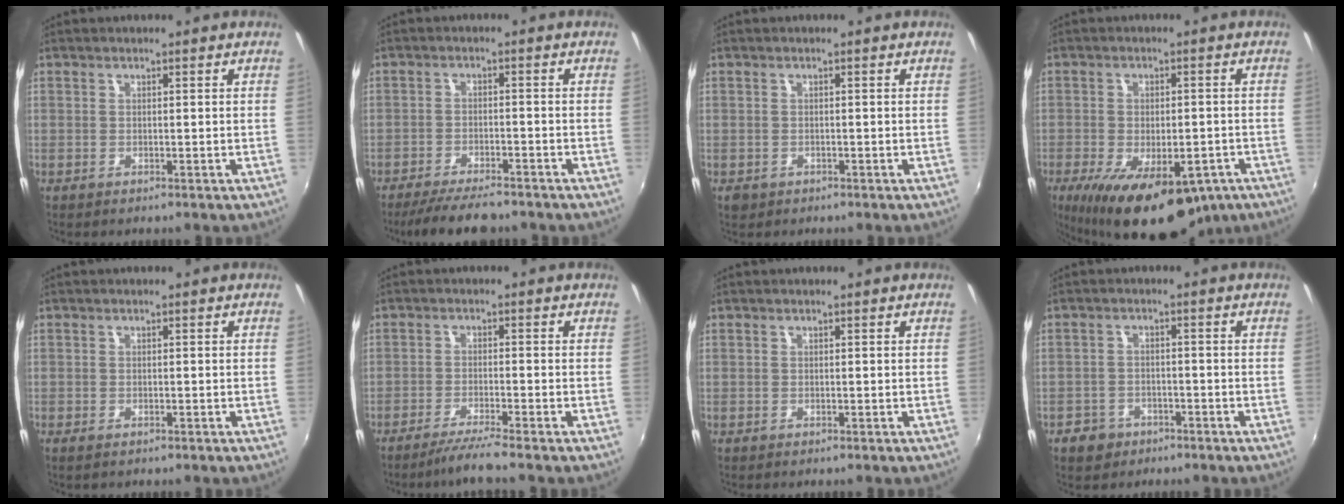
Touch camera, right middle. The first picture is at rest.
{"total": 9.0, "force": [-7.8, 1.7, 4.2], "torque": [-0.099, -0.020, -0.126]}
{"total": 1.7, "force": [-0.8, 1.4, 0.7], "torque": [-0.016, -0.005, -0.012]}
{"total": 18.5, "force": [-11.0, 8.5, 12.2], "torque": [-0.226, -0.040, -0.151]}
{"total": 1.1, "force": [-0.8, 0.5, 0.6], "torque": [-0.012, -0.006, -0.014]}
{"total": 5.6, "force": [-4.7, -1.2, 2.7], "torque": [-0.064, -0.013, -0.083]}
{"total": 0.0}
{"total": 4.9, "force": [-3.1, 3.6, 1.1], "torque": [-0.043, 0.005, -0.049]}